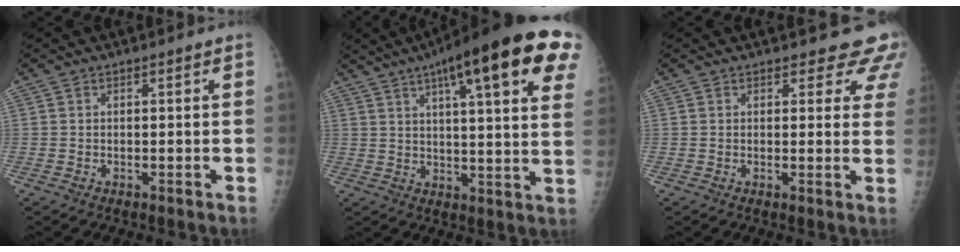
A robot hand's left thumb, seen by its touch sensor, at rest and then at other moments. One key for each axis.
{"total": 25.6, "fx": 13.2, "fy": 5.3, "fz": 21.3, "tx": -0.277, "ty": -0.003, "tz": 0.171}
{"total": 6.6, "fx": 5.8, "fy": 2.7, "fz": 1.6, "tx": 0.025, "ty": -0.026, "tz": 0.045}